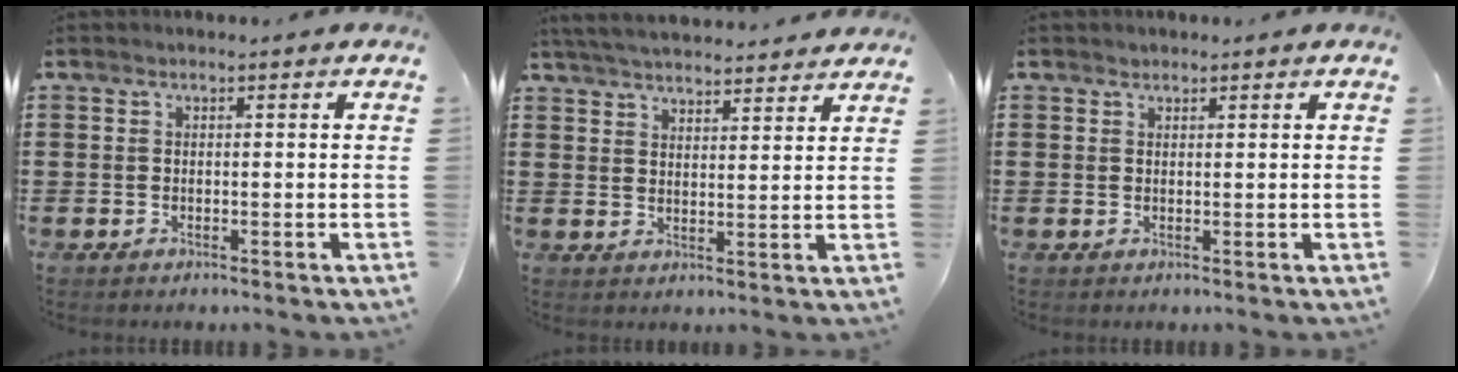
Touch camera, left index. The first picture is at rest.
{"total": 4.6, "force": [4.6, 0.2, 0.8], "torque": [-0.031, -0.018, 0.083]}
{"total": 0.7, "force": [0.7, 0.3, 0.0], "torque": [-0.001, 0.001, 0.014]}